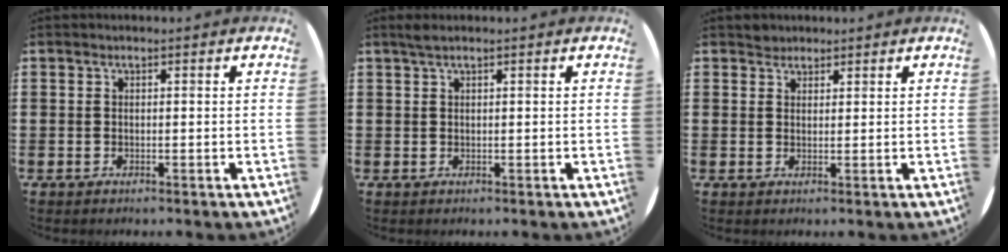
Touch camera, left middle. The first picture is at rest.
{"total": 0.8, "force": [0.5, 0.0, 0.6], "torque": [-0.012, 0.002, 0.010]}
{"total": 1.2, "force": [1.1, 0.4, -0.2], "torque": [0.002, 0.001, 0.022]}